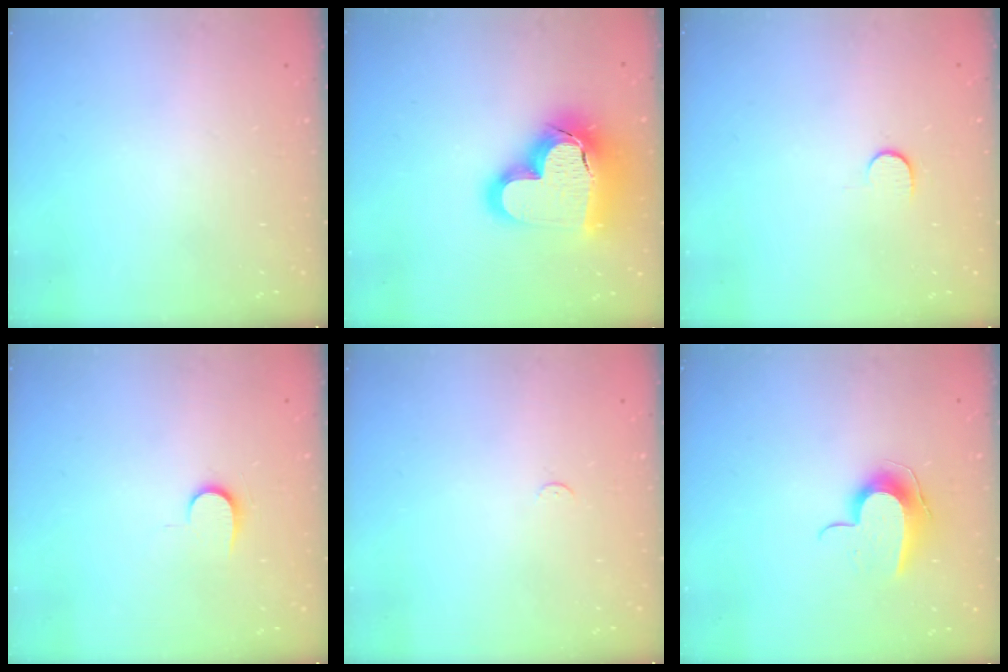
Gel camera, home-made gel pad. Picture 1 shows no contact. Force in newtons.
{"total": 22.8, "press": 22.6, "slide": 2.2}
{"total": 5.3, "press": 5.2, "slide": 0.5}
{"total": 6.9, "press": 6.9, "slide": 0.8}
{"total": 2.3, "press": 2.3, "slide": 0.3}
{"total": 10.7, "press": 10.6, "slide": 0.8}